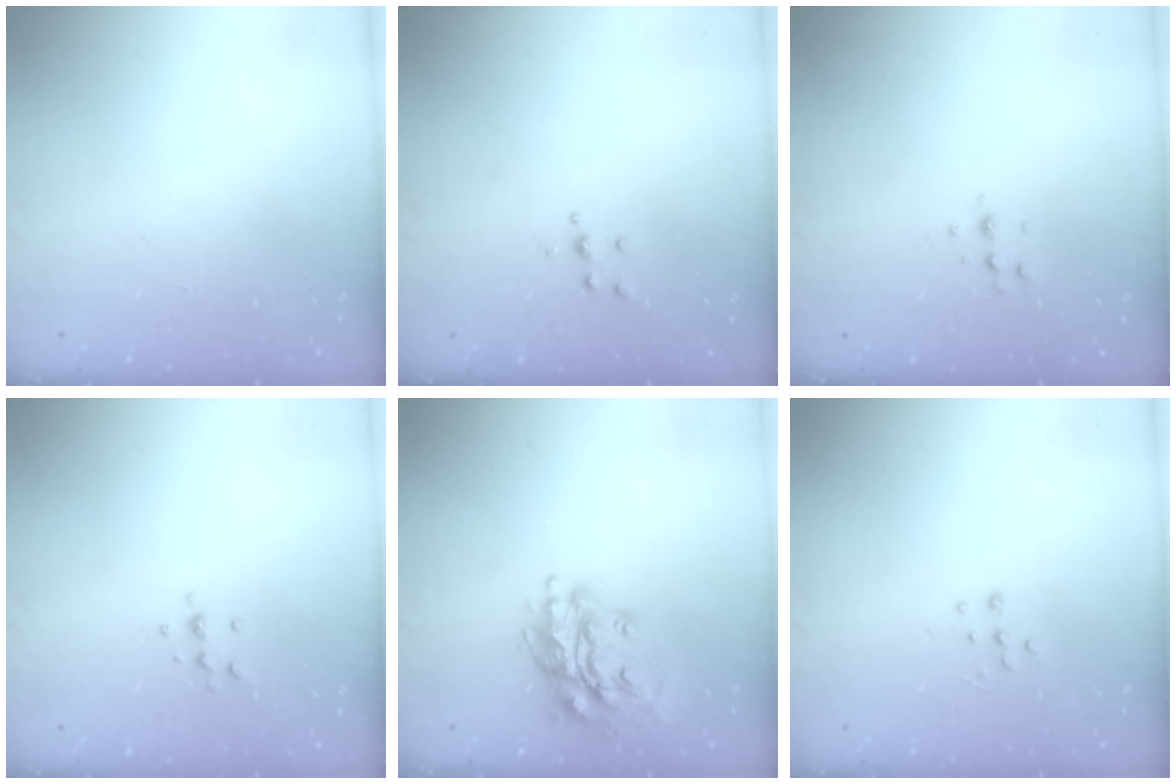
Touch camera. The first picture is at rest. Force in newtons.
{"total": 4.3, "press": 4.3, "slide": 0.4}
{"total": 4.7, "press": 4.6, "slide": 1.0}
{"total": 6.2, "press": 6.1, "slide": 0.8}
{"total": 16.9, "press": 16.7, "slide": 2.3}
{"total": 5.2, "press": 5.2, "slide": 0.7}